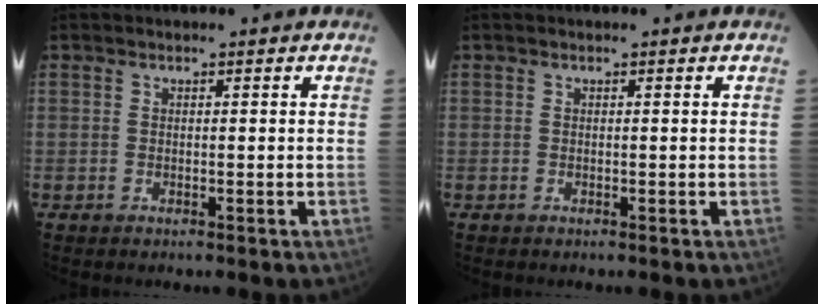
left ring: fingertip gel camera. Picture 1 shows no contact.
{"total": 0.0}